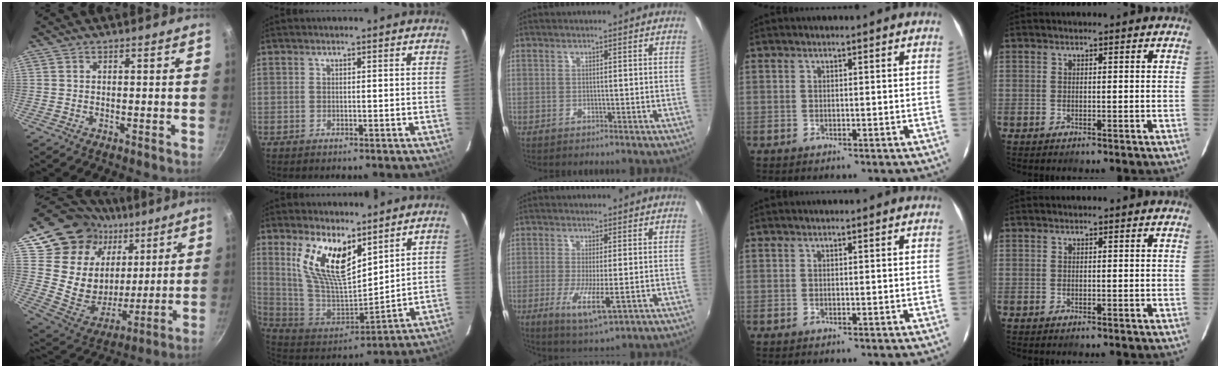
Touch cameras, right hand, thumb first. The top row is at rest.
{"thumb": {"total": 22.6, "force": [10.7, 16.7, 10.8], "torque": [-0.176, -0.041, 0.197]}, "index": {"total": 15.7, "force": [9.0, 6.4, 11.2], "torque": [-0.223, -0.002, 0.187]}, "middle": {"total": 7.4, "force": [-2.4, 1.3, 6.9], "torque": [-0.142, -0.021, -0.042]}}